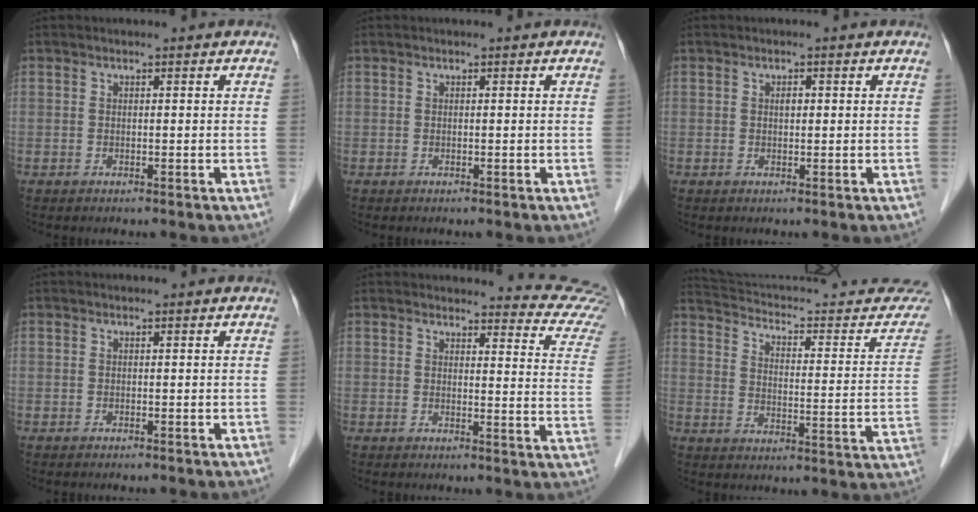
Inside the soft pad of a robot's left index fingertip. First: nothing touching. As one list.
[{"total": 0.0}, {"total": 1.0, "force": [0.2, 0.5, 0.9], "torque": [-0.014, 0.001, 0.005]}, {"total": 0.0}, {"total": 13.8, "force": [13.7, 0.6, 1.2], "torque": [0.021, -0.106, 0.112]}, {"total": 24.6, "force": [23.5, 2.0, 7.0], "torque": [-0.101, -0.100, 0.287]}]